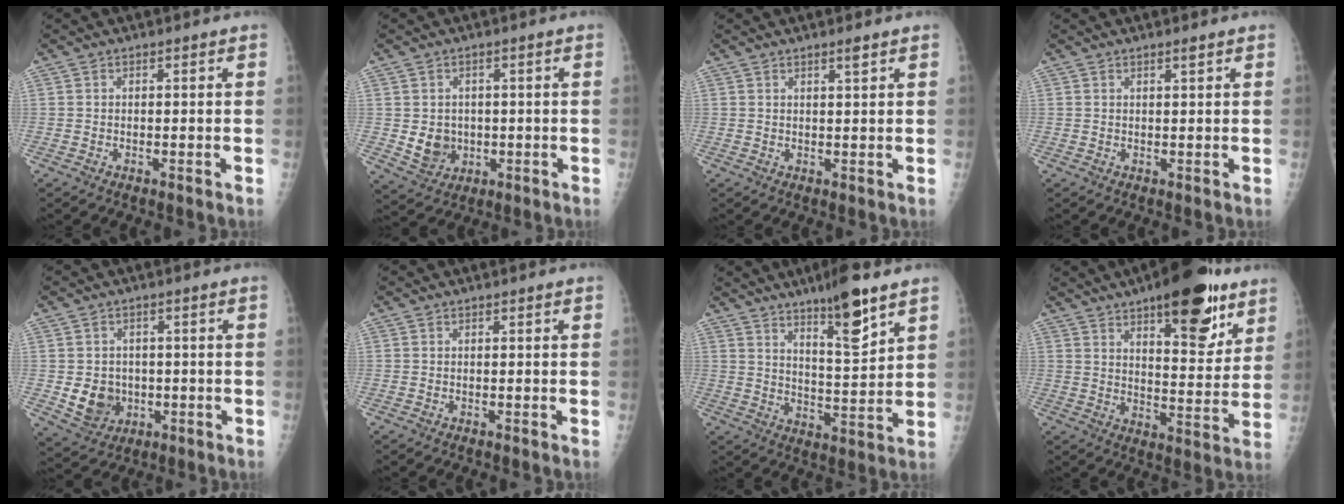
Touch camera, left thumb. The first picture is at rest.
{"total": 5.4, "force": [-0.2, 4.8, 2.6], "torque": [-0.019, -0.001, 0.010]}
{"total": 1.6, "force": [1.1, 0.1, 1.1], "torque": [-0.015, -0.008, 0.020]}
{"total": 1.0, "force": [0.7, 0.0, 0.7], "torque": [-0.009, -0.005, 0.012]}
{"total": 6.9, "force": [-0.9, 6.1, 3.1], "torque": [-0.023, 0.003, -0.003]}
{"total": 0.0}
{"total": 11.1, "force": [7.4, 1.9, 8.1], "torque": [-0.120, -0.053, 0.123]}
{"total": 18.5, "force": [10.9, 6.8, 13.3], "torque": [-0.145, -0.056, 0.158]}